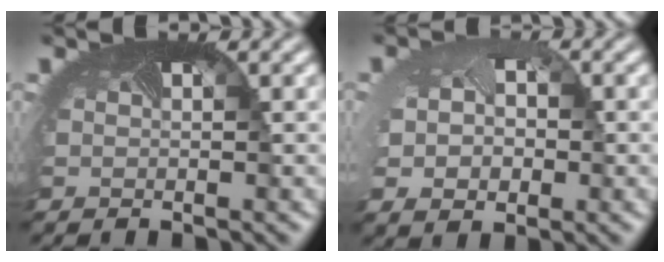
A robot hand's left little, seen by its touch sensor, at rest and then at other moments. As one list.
[{"total": 5.4, "force": [0.1, 4.0, 3.6], "torque": [-0.078, -0.011, 0.014]}]